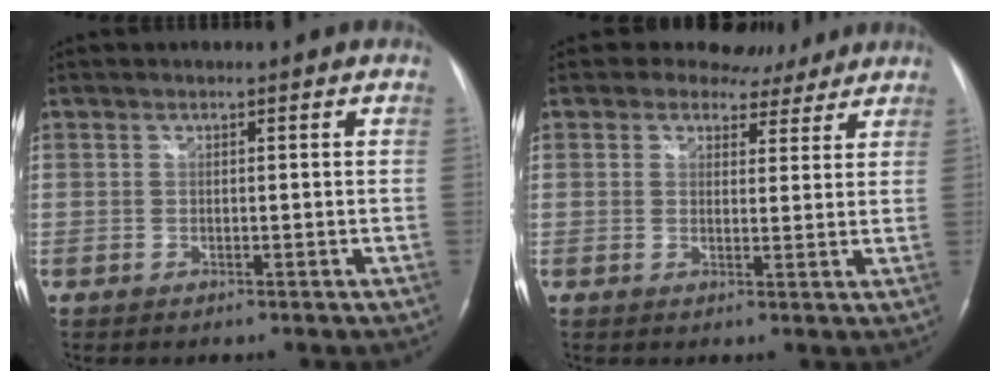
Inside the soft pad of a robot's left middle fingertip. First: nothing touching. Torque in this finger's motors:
{"motor_torque": [0.47, -0.45, 0.02, 0.02]}